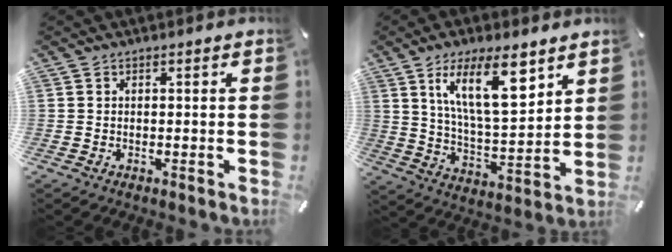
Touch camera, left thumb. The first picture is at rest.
{"total": 16.7, "force": [9.2, 6.0, 12.5], "torque": [-0.219, -0.037, 0.151]}